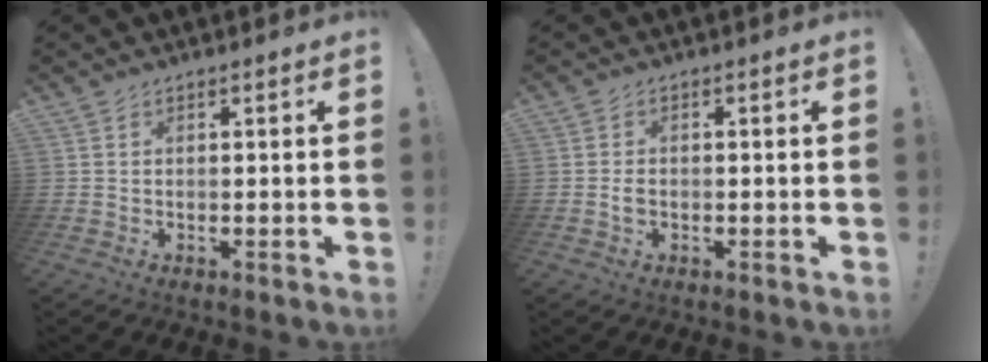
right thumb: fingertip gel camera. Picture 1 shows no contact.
{"total": 1.9, "force": [-0.8, 1.2, 1.2], "torque": [-0.022, 0.006, -0.013]}